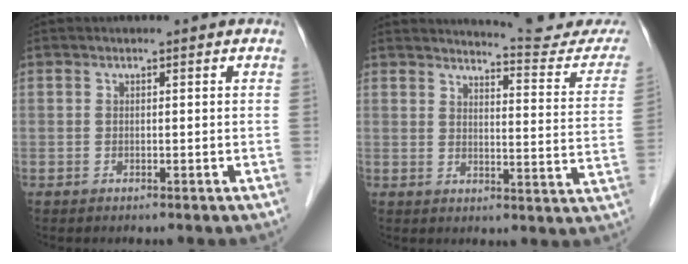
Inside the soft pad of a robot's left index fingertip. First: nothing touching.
{"total": 13.6, "force": [13.4, 0.3, 2.2], "torque": [-0.017, -0.077, 0.144]}